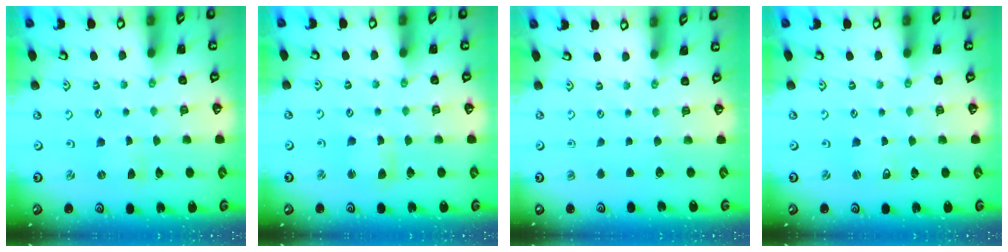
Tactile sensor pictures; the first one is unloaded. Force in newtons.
{"total": 3.9, "press": 3.9, "slide": 0.4}
{"total": 0.0}
{"total": 2.3, "press": 2.3, "slide": 0.4}